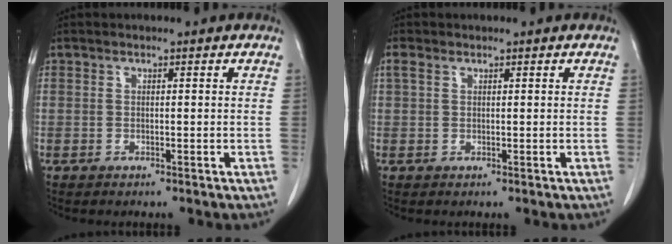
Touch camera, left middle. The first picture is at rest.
{"total": 1.3, "force": [0.8, 0.7, 0.7], "torque": [-0.021, 0.015, 0.018]}